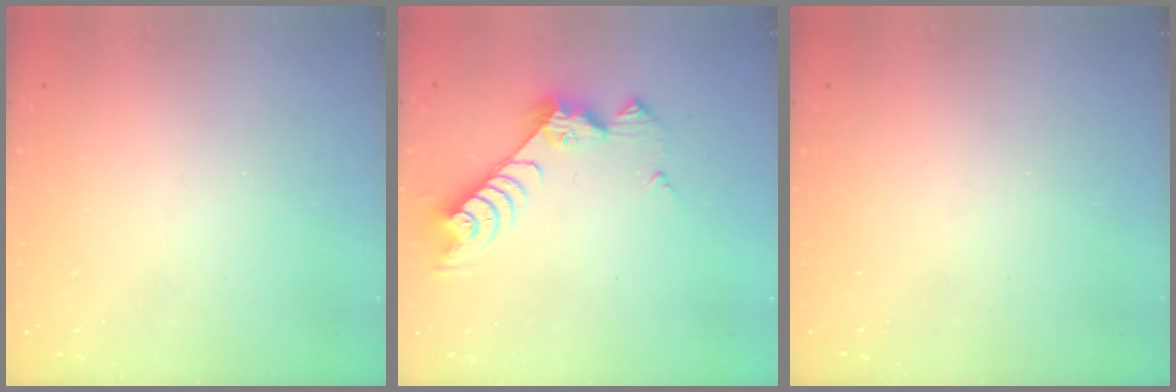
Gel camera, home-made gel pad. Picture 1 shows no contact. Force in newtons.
{"total": 8.4, "press": 8.3, "slide": 0.7}
{"total": 0.0}